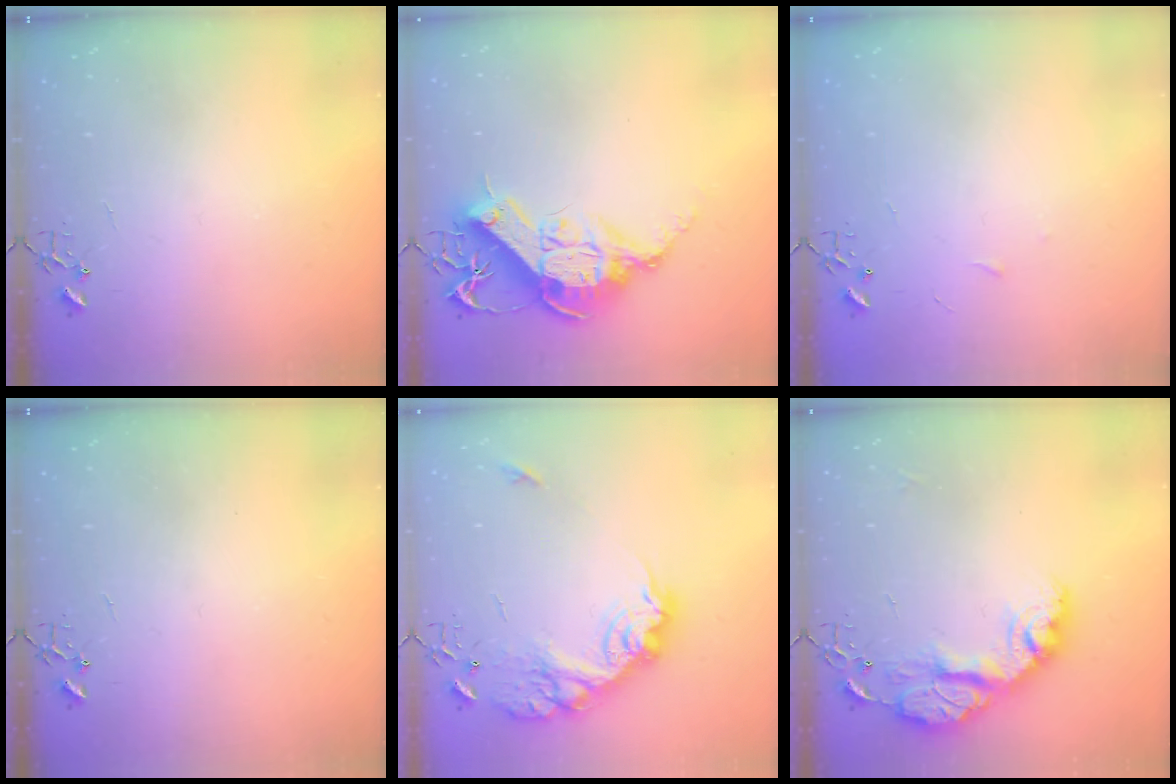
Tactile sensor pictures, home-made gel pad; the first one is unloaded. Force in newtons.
{"total": 17.6, "press": 17.4, "slide": 2.4}
{"total": 3.6, "press": 3.6, "slide": 0.5}
{"total": 0.0}
{"total": 20.9, "press": 20.8, "slide": 1.3}
{"total": 17.4, "press": 17.4, "slide": 1.4}